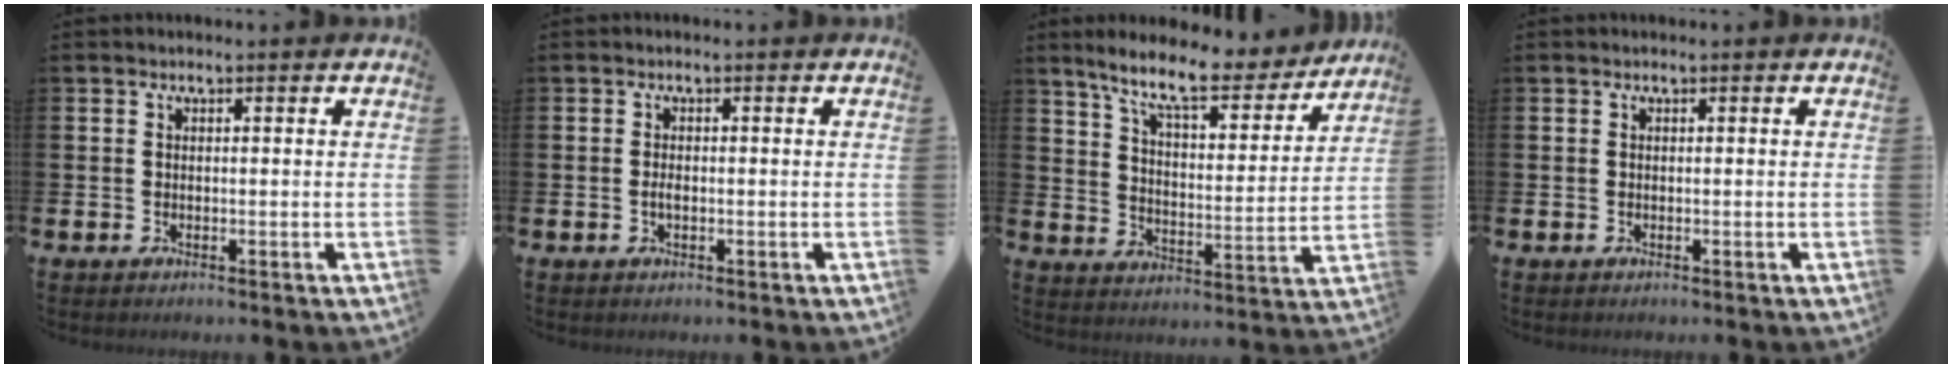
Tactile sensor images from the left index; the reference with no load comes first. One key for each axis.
{"total": 1.1, "fx": -0.2, "fy": 0.5, "fz": 1.0, "tx": -0.019, "ty": 0.002, "tz": -0.006}
{"total": 10.2, "fx": 8.8, "fy": 2.3, "fz": 4.5, "tx": -0.109, "ty": -0.051, "tz": 0.150}
{"total": 0.0}